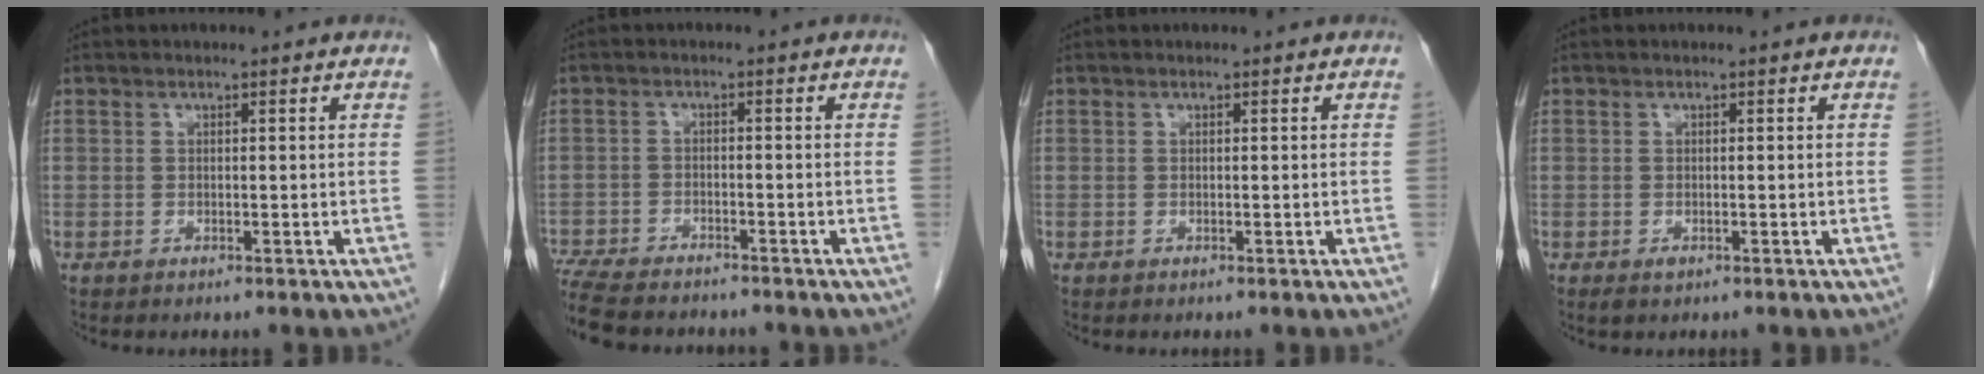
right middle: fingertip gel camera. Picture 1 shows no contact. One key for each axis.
{"total": 11.6, "fx": -10.0, "fy": 3.0, "fz": 5.0, "tx": -0.105, "ty": -0.014, "tz": -0.155}
{"total": 0.0}
{"total": 0.9, "fx": -0.4, "fy": 0.5, "fz": 0.6, "tx": -0.010, "ty": 0.000, "tz": -0.003}